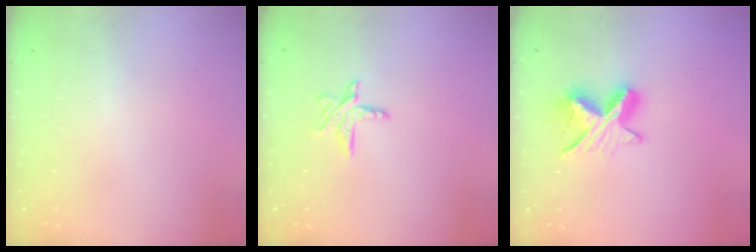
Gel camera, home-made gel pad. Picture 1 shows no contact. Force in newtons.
{"total": 7.3, "press": 7.2, "slide": 0.5}
{"total": 9.6, "press": 9.6, "slide": 0.6}